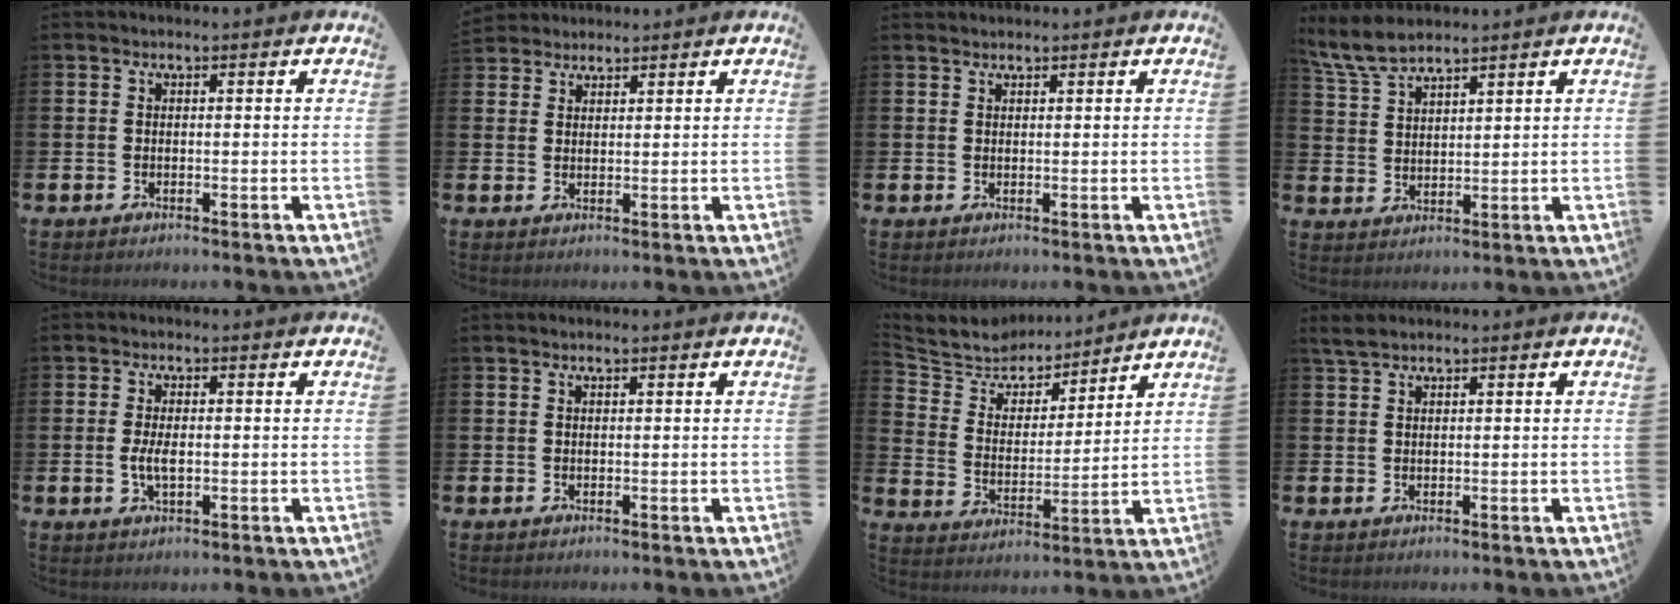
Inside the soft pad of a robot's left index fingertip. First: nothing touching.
{"total": 2.7, "force": [2.6, 0.8, -0.4], "torque": [0.002, -0.005, 0.049]}
{"total": 1.0, "force": [1.0, 0.2, 0.0], "torque": [0.000, 0.002, 0.018]}
{"total": 6.1, "force": [5.5, 1.2, 2.2], "torque": [-0.065, -0.015, 0.104]}
{"total": 2.9, "force": [-0.1, 1.2, 2.6], "torque": [-0.048, 0.001, -0.004]}
{"total": 0.5, "force": [0.5, 0.0, 0.3], "torque": [-0.004, 0.001, 0.008]}
{"total": 7.7, "force": [7.4, 2.3, 0.2], "torque": [-0.057, -0.060, 0.132]}
{"total": 2.0, "force": [1.6, 0.5, 1.0], "torque": [-0.021, 0.005, 0.029]}